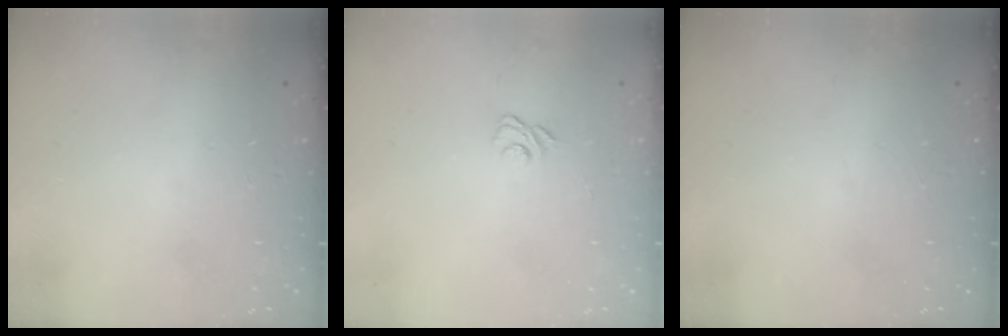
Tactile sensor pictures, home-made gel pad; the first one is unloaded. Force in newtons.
{"total": 3.1, "press": 2.8, "slide": 1.3}
{"total": 0.0}